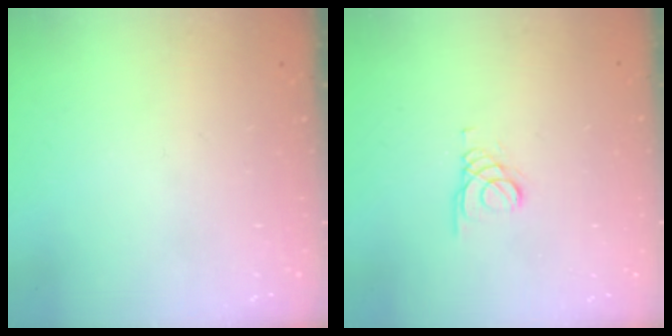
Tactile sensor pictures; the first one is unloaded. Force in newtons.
{"total": 1.6, "press": 1.6, "slide": 0.0}